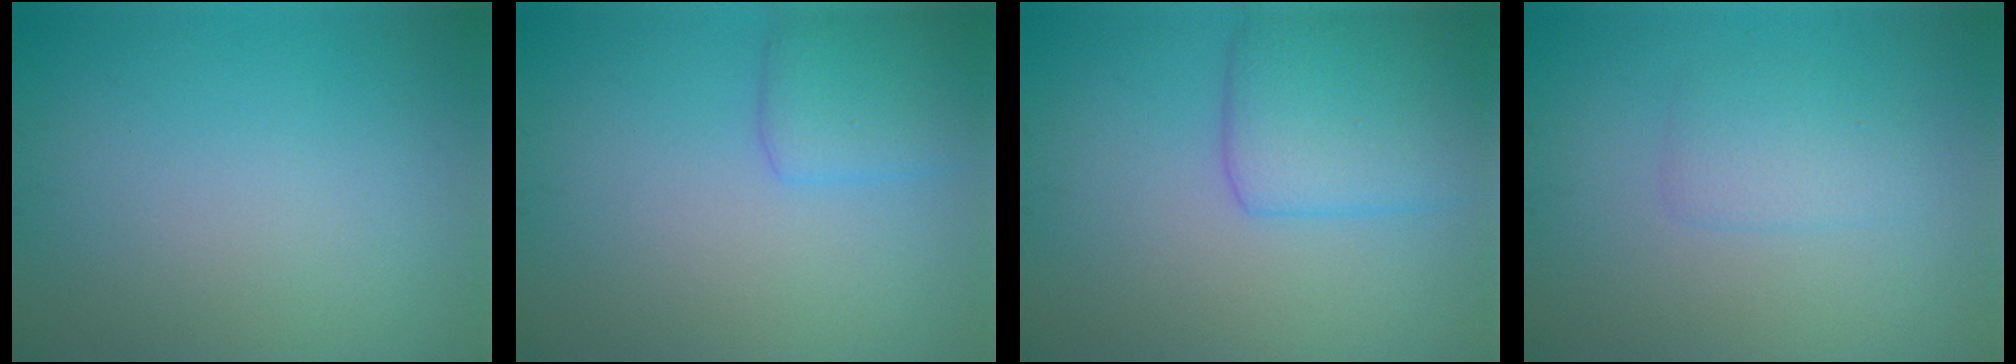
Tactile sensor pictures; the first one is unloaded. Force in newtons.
{"total": 2.7, "press": 2.7, "slide": 0.0}
{"total": 4.9, "press": 4.9, "slide": 0.2}
{"total": 1.9, "press": 1.9, "slide": 0.1}